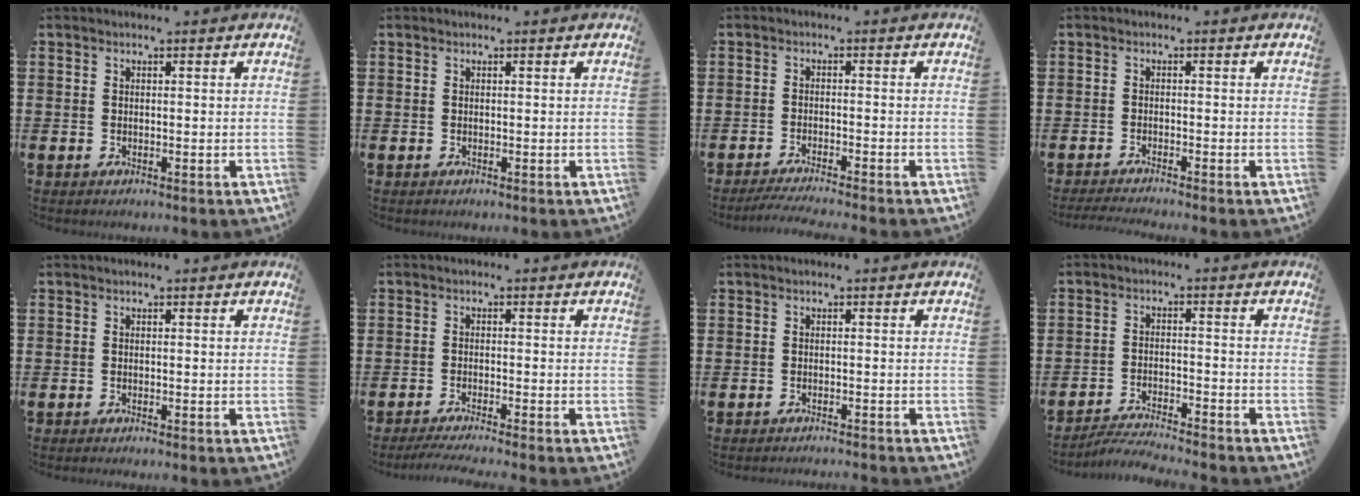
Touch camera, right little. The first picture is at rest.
{"total": 0.0}
{"total": 2.1, "force": [-1.8, -0.2, 1.0], "torque": [-0.014, 0.001, -0.035]}
{"total": 1.3, "force": [-1.2, -0.1, 0.6], "torque": [-0.008, 0.001, -0.023]}
{"total": 0.0}
{"total": 1.8, "force": [-1.4, -0.1, 1.1], "torque": [-0.016, 0.002, -0.027]}
{"total": 0.7, "force": [-0.7, -0.2, 0.0], "torque": [0.001, 0.000, -0.015]}
{"total": 3.4, "force": [-3.3, -0.2, 0.5], "torque": [-0.009, 0.001, -0.069]}